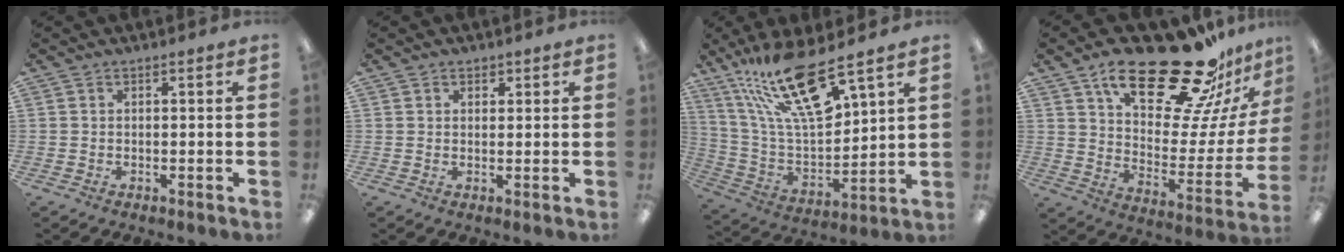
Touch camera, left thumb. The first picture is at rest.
{"total": 1.5, "force": [1.0, 1.1, 0.1], "torque": [0.004, -0.001, 0.016]}
{"total": 20.8, "force": [13.9, 5.8, 14.3], "torque": [-0.281, -0.085, 0.236]}
{"total": 27.1, "force": [19.0, 9.4, 16.9], "torque": [-0.250, -0.125, 0.313]}